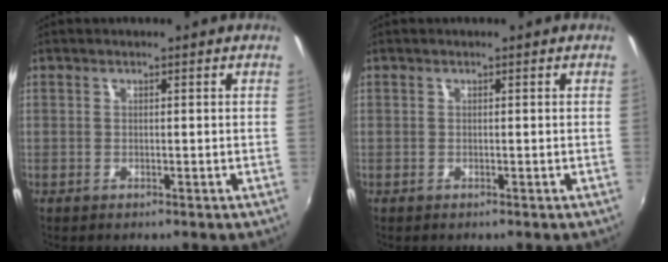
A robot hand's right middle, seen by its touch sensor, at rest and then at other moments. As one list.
[{"total": 0.0}]